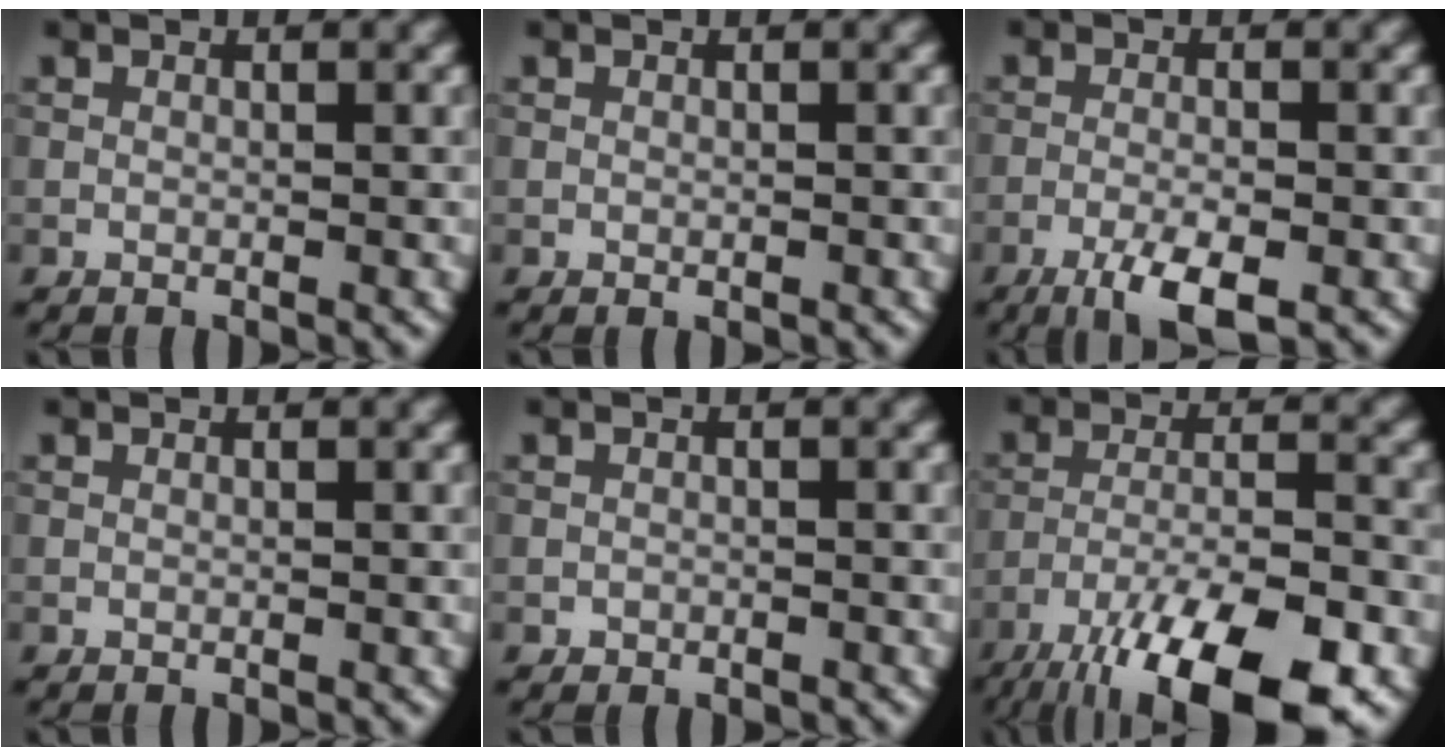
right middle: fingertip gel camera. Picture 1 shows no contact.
{"total": 0.0}
{"total": 4.6, "force": [-2.6, 1.2, 3.6], "torque": [-0.070, -0.003, -0.048]}
{"total": 0.0}
{"total": 0.6, "force": [-0.4, 0.5, 0.0], "torque": [0.005, -0.003, -0.007]}
{"total": 13.6, "force": [-9.0, 3.9, 9.4], "torque": [-0.169, -0.028, -0.143]}